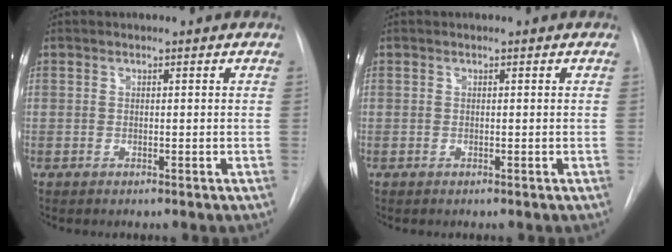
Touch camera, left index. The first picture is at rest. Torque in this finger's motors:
{"motor_torque": [-0.20, 0.20, 0.00, -0.01]}